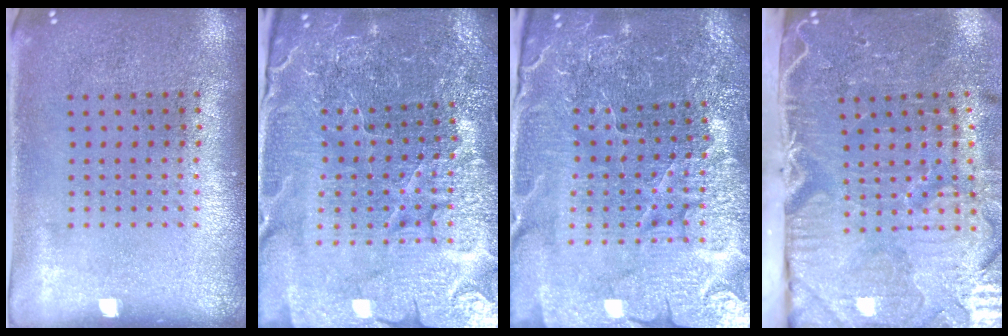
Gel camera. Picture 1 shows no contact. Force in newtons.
{"total": 5.2, "press": 5.0, "slide": 1.6}
{"total": 4.9, "press": 4.7, "slide": 1.4}
{"total": 5.4, "press": 4.4, "slide": 3.1}